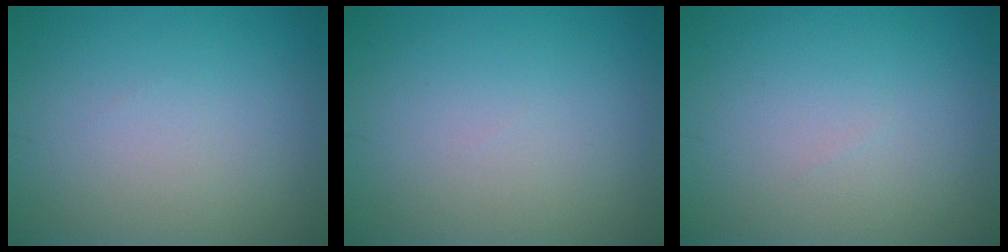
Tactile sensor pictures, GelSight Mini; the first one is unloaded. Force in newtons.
{"total": 0.0}
{"total": 0.0}